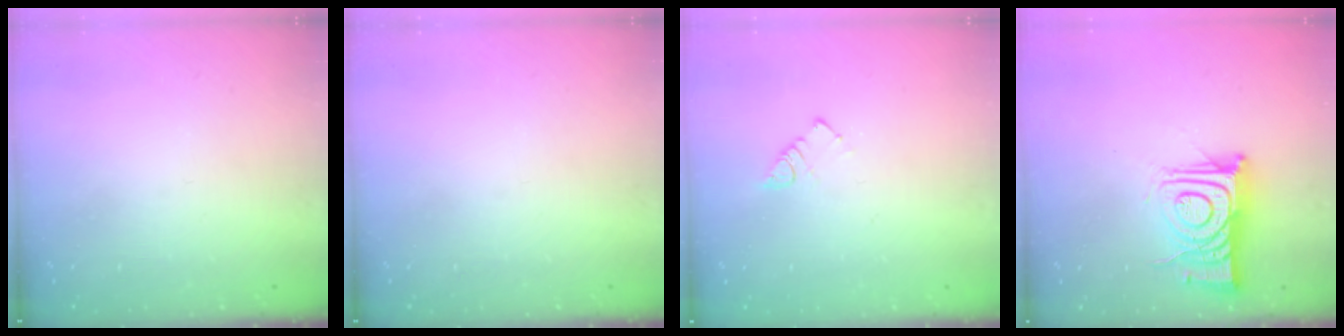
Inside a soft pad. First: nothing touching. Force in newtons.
{"total": 0.0}
{"total": 3.1, "press": 3.1, "slide": 0.3}
{"total": 12.7, "press": 12.7, "slide": 0.6}